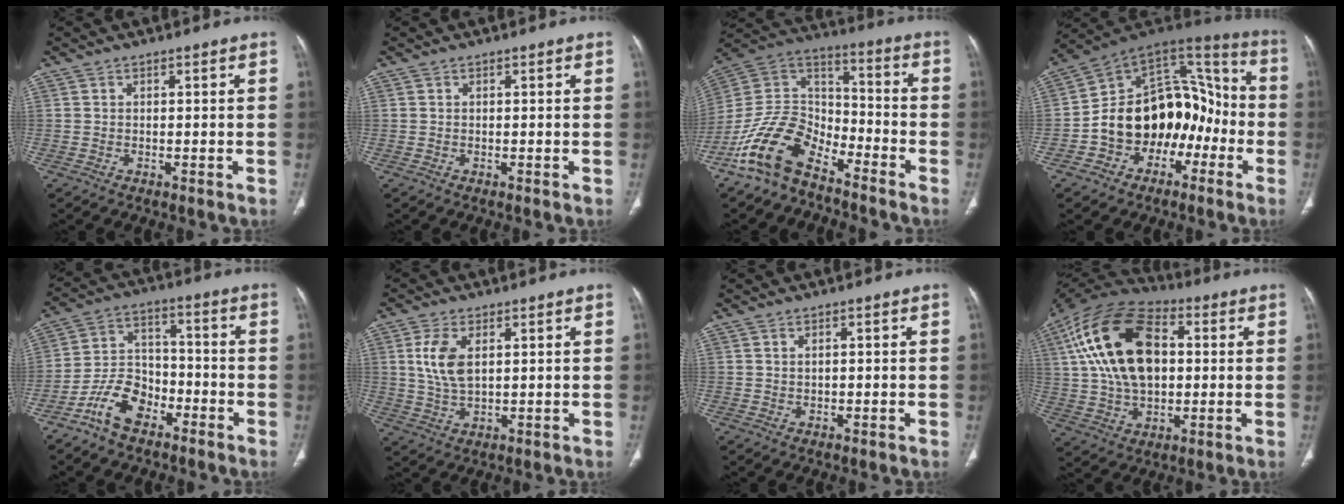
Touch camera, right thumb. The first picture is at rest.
{"total": 0.0}
{"total": 15.3, "force": [-10.5, 8.1, 7.6], "torque": [-0.133, 0.087, -0.206]}
{"total": 19.5, "force": [-5.4, 14.1, 12.2], "torque": [-0.132, 0.090, -0.085]}
{"total": 10.0, "force": [-6.3, 6.0, 4.9], "torque": [-0.083, 0.052, -0.125]}
{"total": 7.3, "force": [2.0, 3.7, 5.9], "torque": [-0.124, -0.007, 0.047]}
{"total": 0.9, "force": [0.2, 0.5, 0.7], "torque": [-0.015, 0.001, 0.008]}
{"total": 22.0, "force": [4.0, 13.2, 17.2], "torque": [-0.312, 0.013, 0.065]}